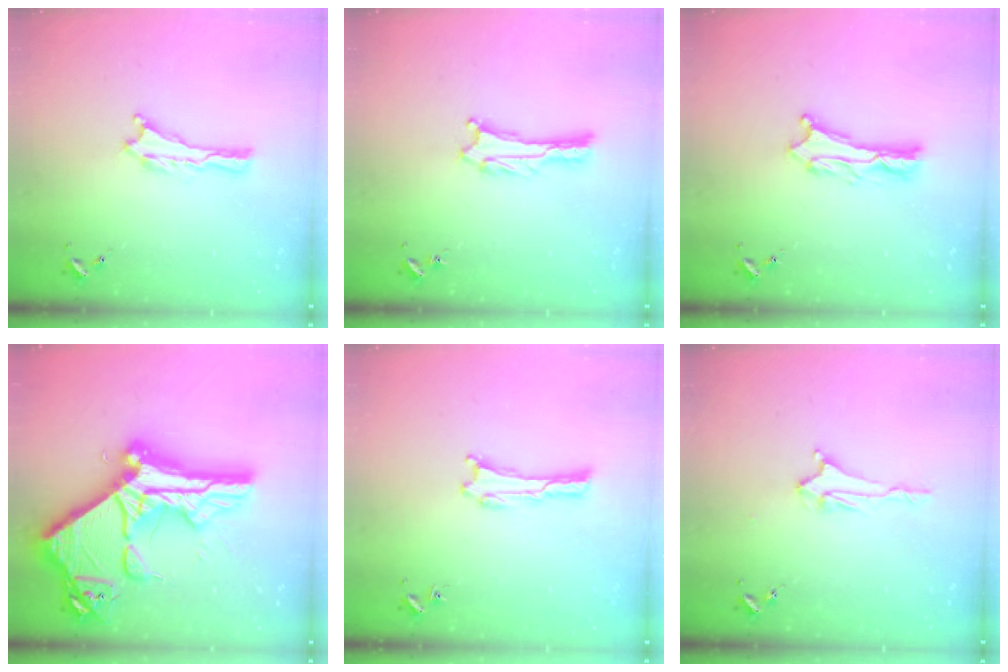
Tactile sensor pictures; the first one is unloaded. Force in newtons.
{"total": 1.3, "press": 1.3, "slide": 0.0}
{"total": 1.8, "press": 1.8, "slide": 0.2}
{"total": 21.7, "press": 21.6, "slide": 2.2}
{"total": 0.0}
{"total": 2.0, "press": 2.0, "slide": 0.4}